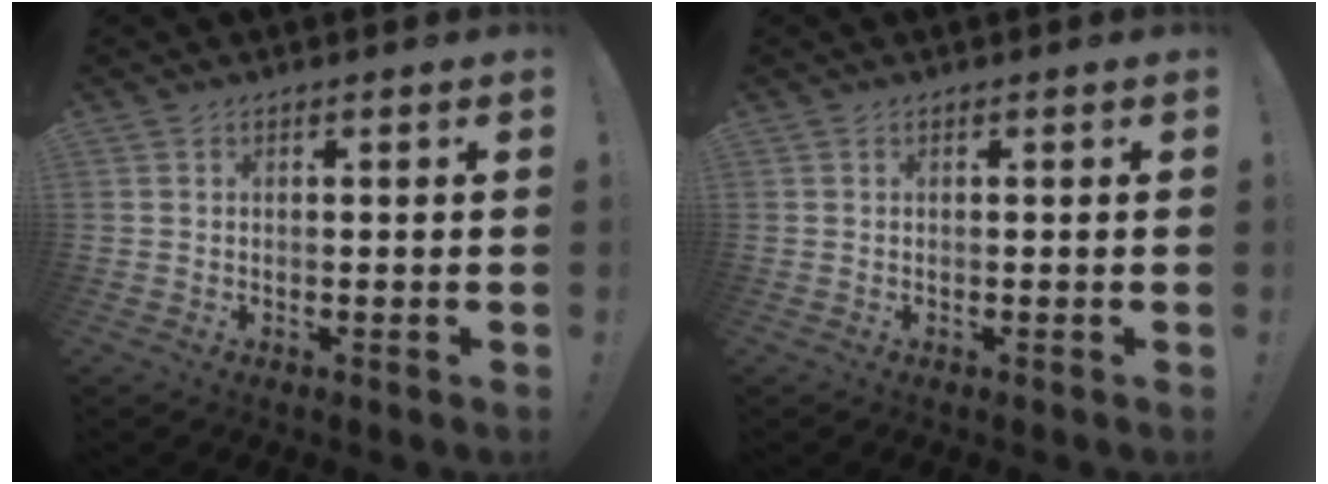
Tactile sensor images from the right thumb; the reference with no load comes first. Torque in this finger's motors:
{"motor_torque": [0.00, 0.00, 0.00, 0.00, 0.00]}